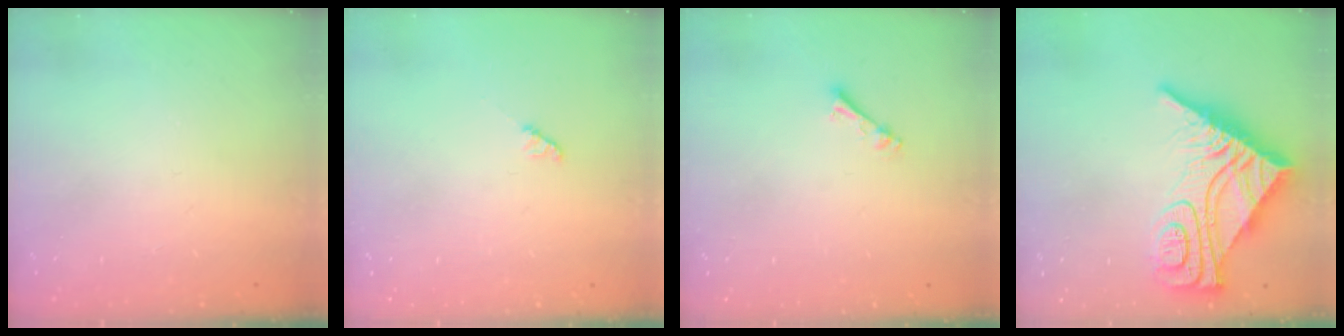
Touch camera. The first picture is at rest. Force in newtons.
{"total": 2.2, "press": 2.2, "slide": 0.3}
{"total": 2.5, "press": 2.4, "slide": 0.5}
{"total": 18.8, "press": 18.7, "slide": 1.5}